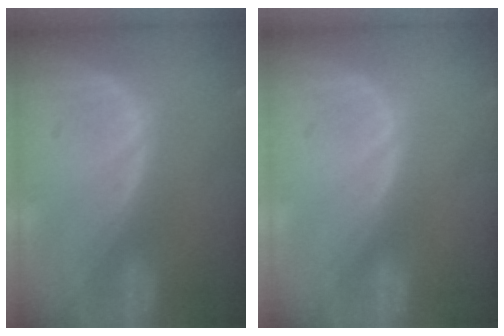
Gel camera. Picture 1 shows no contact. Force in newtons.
{"total": 0.0}